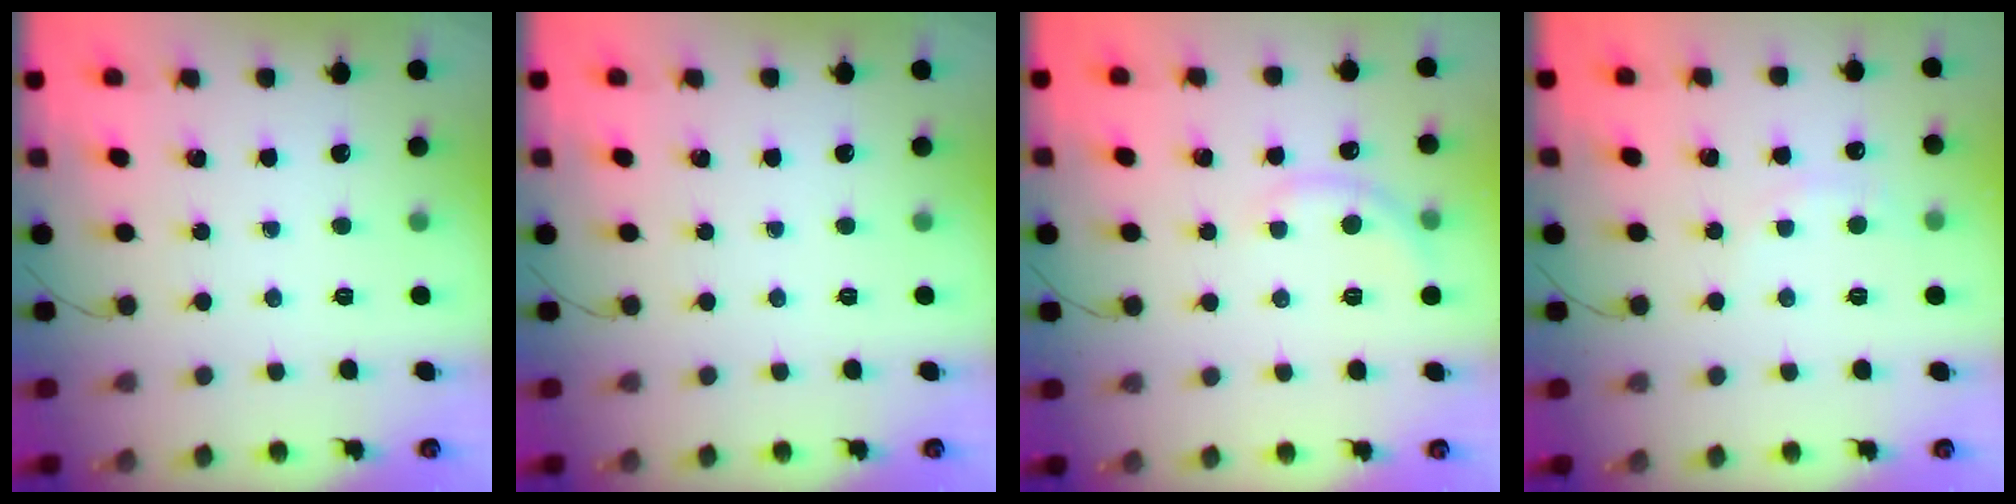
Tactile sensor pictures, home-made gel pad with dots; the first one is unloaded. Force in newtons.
{"total": 0.0}
{"total": 3.0, "press": 2.9, "slide": 1.0}
{"total": 3.6, "press": 3.4, "slide": 1.2}